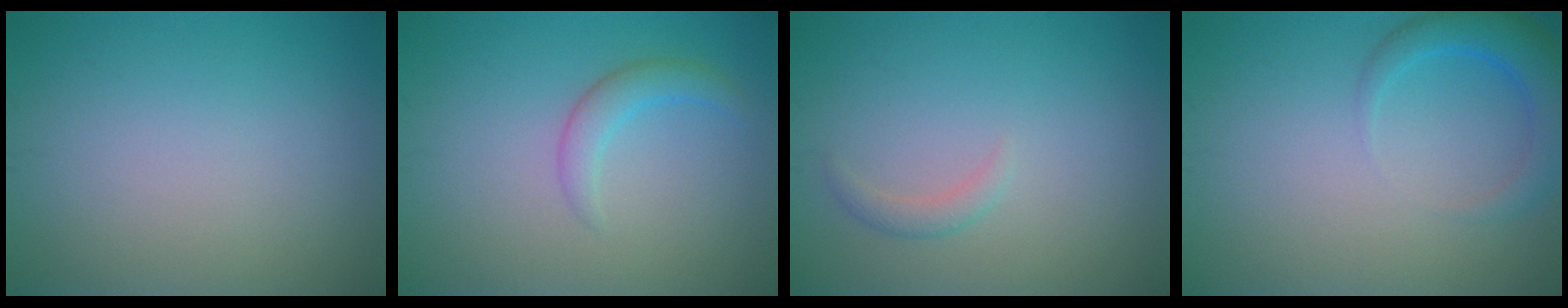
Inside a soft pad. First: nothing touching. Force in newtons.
{"total": 2.0, "press": 2.0, "slide": 0.1}
{"total": 1.1, "press": 1.1, "slide": 0.1}
{"total": 3.6, "press": 3.6, "slide": 0.4}